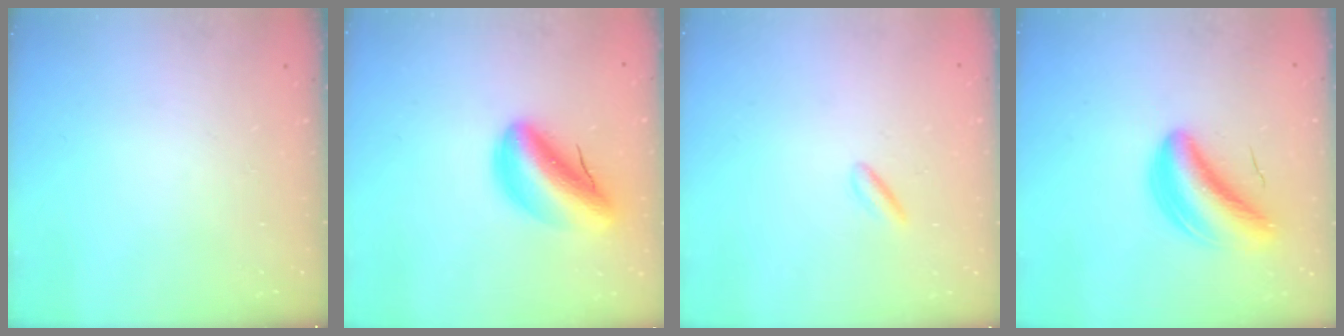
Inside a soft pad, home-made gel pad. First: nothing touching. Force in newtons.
{"total": 13.5, "press": 12.9, "slide": 4.0}
{"total": 2.2, "press": 2.1, "slide": 0.8}
{"total": 7.6, "press": 7.4, "slide": 1.9}